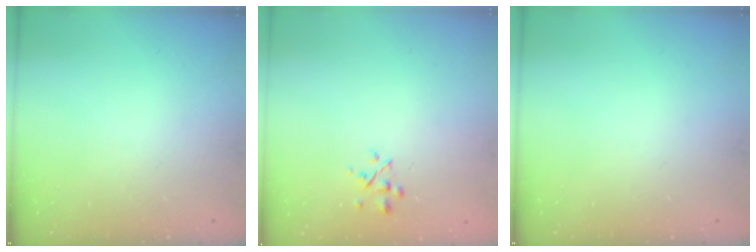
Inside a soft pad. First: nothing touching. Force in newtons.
{"total": 2.8, "press": 2.7, "slide": 0.9}
{"total": 0.0}